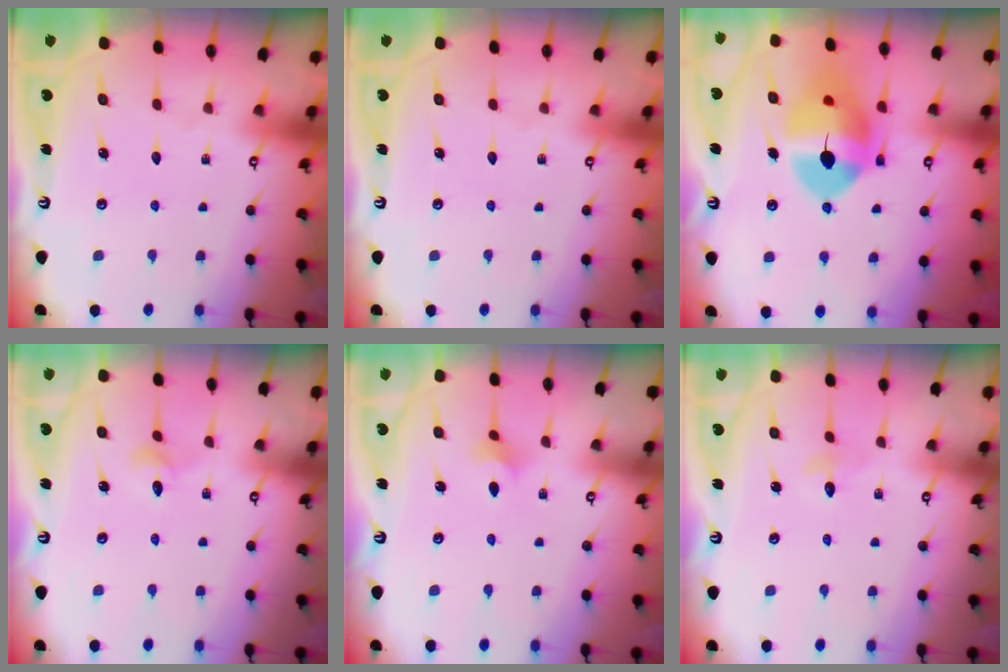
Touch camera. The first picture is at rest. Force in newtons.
{"total": 0.0}
{"total": 15.3, "press": 15.1, "slide": 1.9}
{"total": 2.8, "press": 2.8, "slide": 0.3}
{"total": 2.0, "press": 1.9, "slide": 0.6}
{"total": 2.6, "press": 2.6, "slide": 0.3}